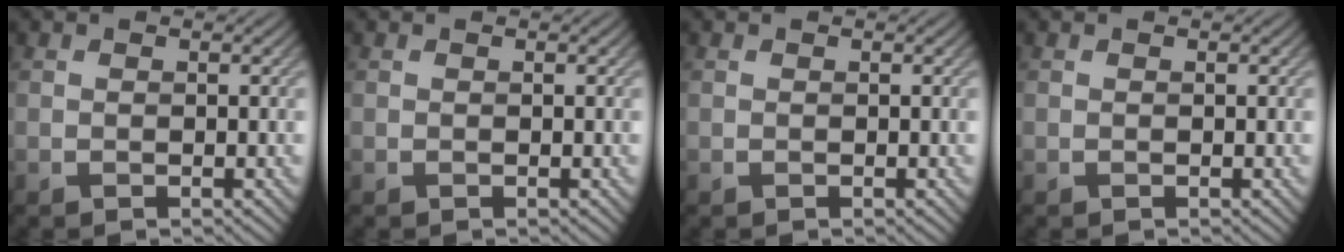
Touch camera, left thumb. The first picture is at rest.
{"total": 0.0}
{"total": 0.0}
{"total": 0.0}